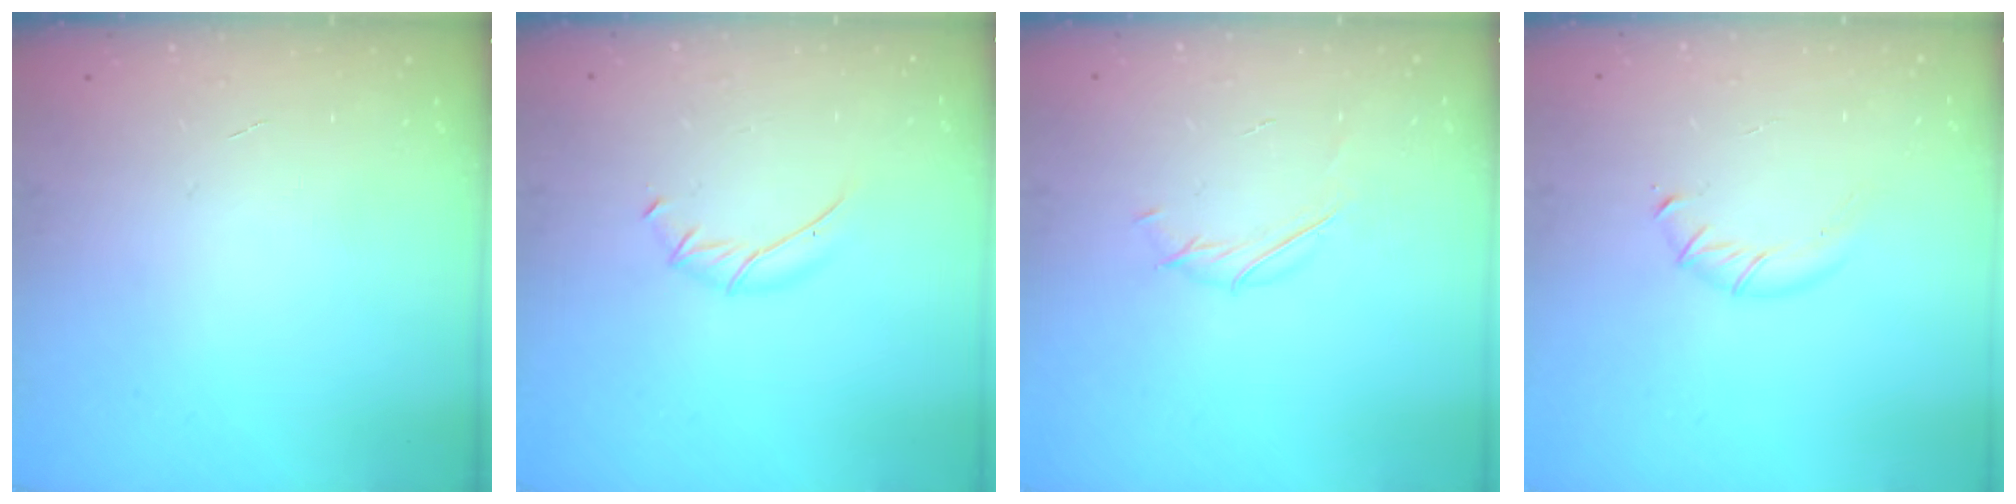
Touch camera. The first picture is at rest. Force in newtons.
{"total": 6.6, "press": 6.5, "slide": 1.2}
{"total": 3.8, "press": 3.7, "slide": 0.8}
{"total": 4.2, "press": 4.1, "slide": 1.1}